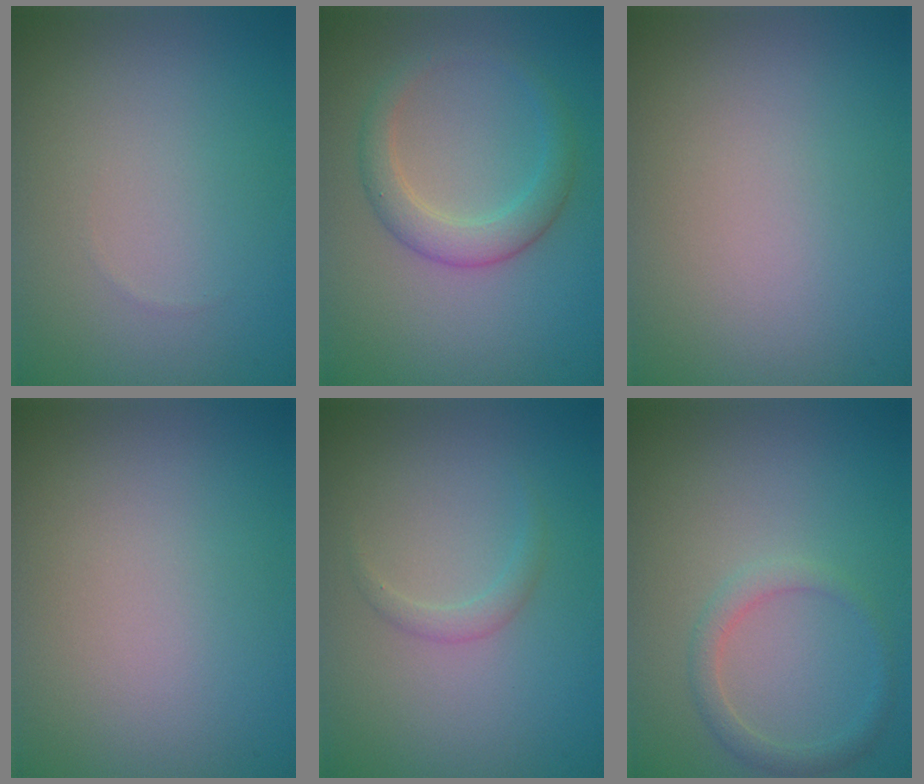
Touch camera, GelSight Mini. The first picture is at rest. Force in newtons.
{"total": 3.1, "press": 3.1, "slide": 0.1}
{"total": 0.0}
{"total": 0.0}
{"total": 1.1, "press": 1.1, "slide": 0.0}
{"total": 1.7, "press": 1.7, "slide": 0.1}